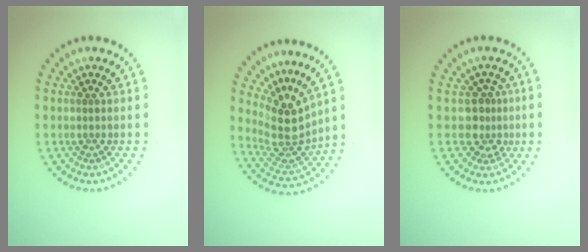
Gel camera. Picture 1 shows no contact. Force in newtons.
{"total": 4.2, "press": 3.2, "slide": 2.7}
{"total": 2.4, "press": 1.8, "slide": 1.6}